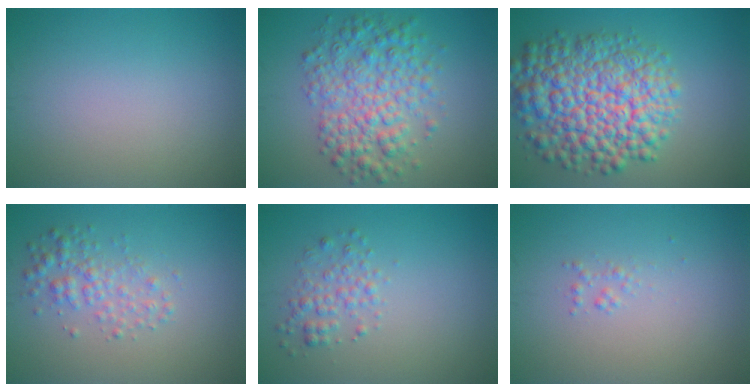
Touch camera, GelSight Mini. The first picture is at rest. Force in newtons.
{"total": 6.2, "press": 6.2, "slide": 0.0}
{"total": 11.1, "press": 11.1, "slide": 0.3}
{"total": 2.6, "press": 2.6, "slide": 0.0}
{"total": 2.0, "press": 2.0, "slide": 0.1}
{"total": 0.7, "press": 0.7, "slide": 0.0}